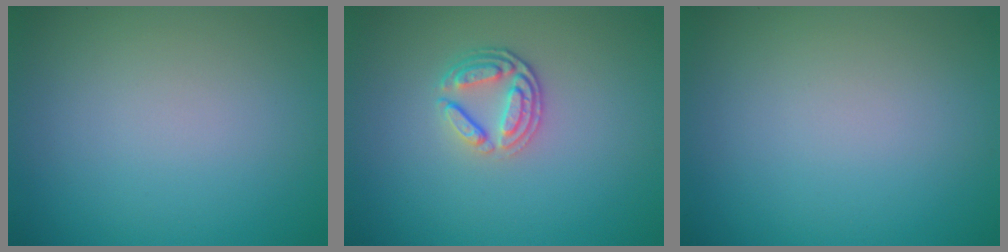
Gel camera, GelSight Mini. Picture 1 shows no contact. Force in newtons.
{"total": 2.9, "press": 2.5, "slide": 1.5}
{"total": 0.0}